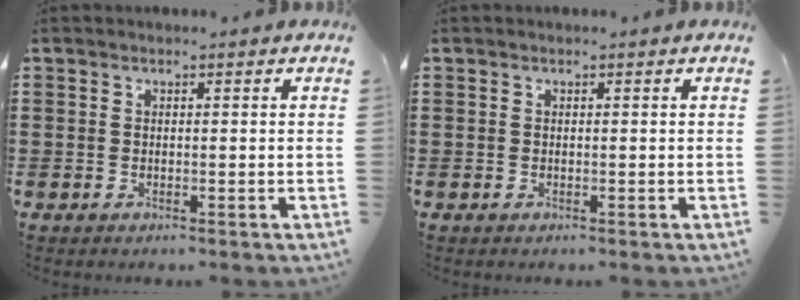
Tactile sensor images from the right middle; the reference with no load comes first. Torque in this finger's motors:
{"motor_torque": [0.00, 0.00, 0.01, 0.00]}